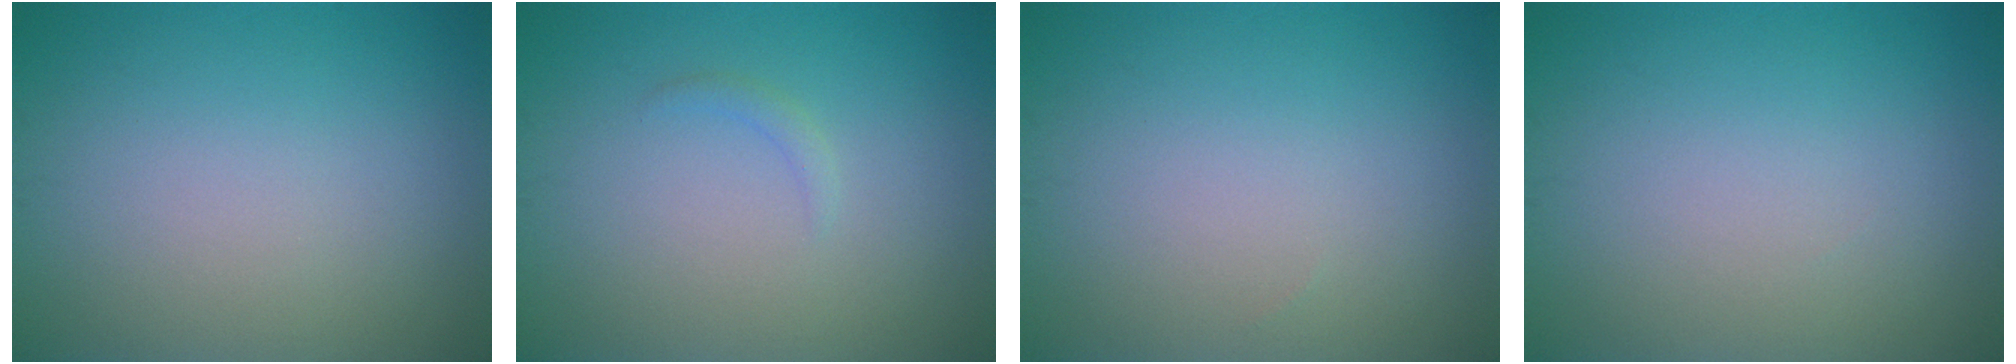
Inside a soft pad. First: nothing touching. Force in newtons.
{"total": 0.7, "press": 0.7, "slide": 0.1}
{"total": 0.0}
{"total": 0.0}